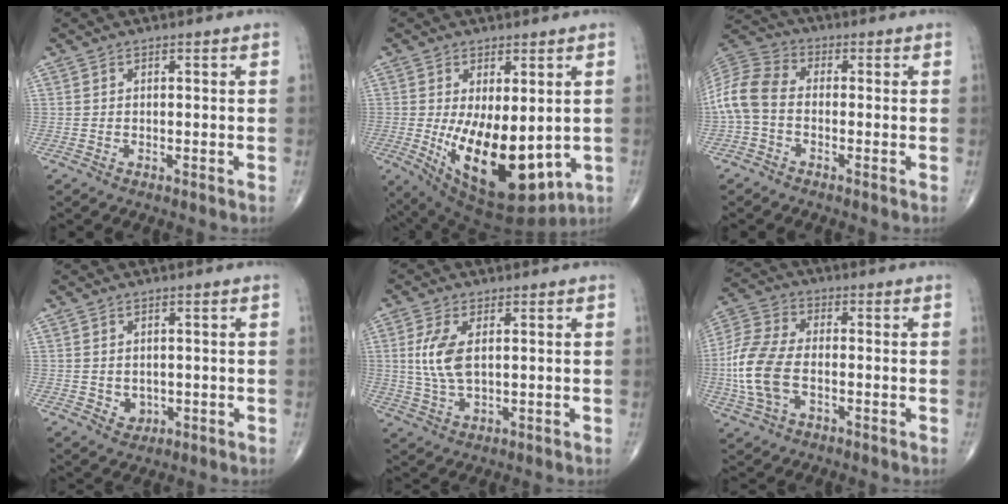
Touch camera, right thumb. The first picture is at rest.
{"total": 17.4, "force": [-2.2, 8.3, 15.1], "torque": [-0.236, -0.031, -0.005]}
{"total": 9.0, "force": [-1.5, 6.0, 6.5], "torque": [-0.135, 0.026, -0.046]}
{"total": 2.5, "force": [-0.2, 2.1, 1.3], "torque": [-0.010, -0.002, 0.006]}
{"total": 7.2, "force": [1.3, 3.3, 6.2], "torque": [-0.144, -0.005, 0.029]}
{"total": 12.8, "force": [-2.2, 7.4, 10.2], "torque": [-0.232, 0.018, -0.048]}